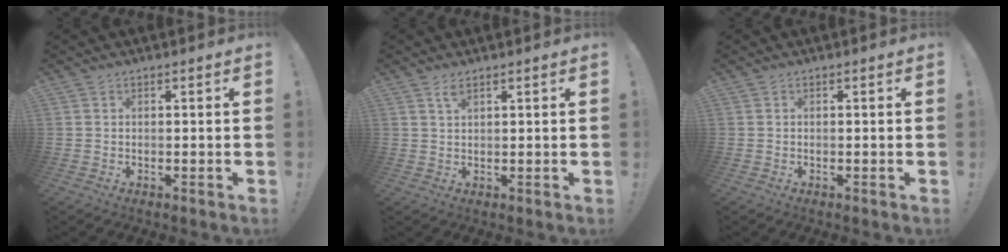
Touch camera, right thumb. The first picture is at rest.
{"total": 2.1, "force": [1.2, 0.5, 1.7], "torque": [-0.027, -0.003, 0.019]}
{"total": 0.0}